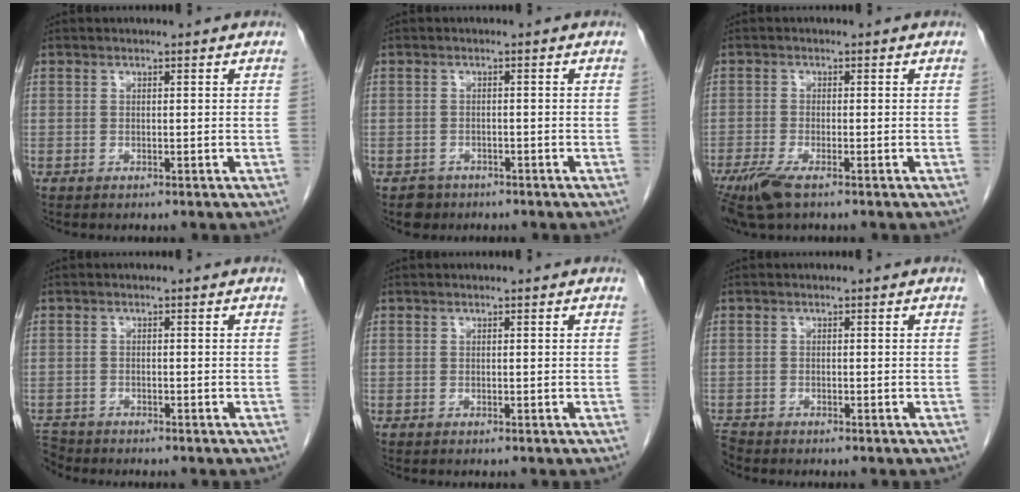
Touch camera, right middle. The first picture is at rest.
{"total": 1.7, "force": [-1.2, 1.3, 0.1], "torque": [-0.006, 0.006, -0.017]}
{"total": 5.4, "force": [-3.6, 1.0, 3.9], "torque": [-0.081, -0.017, -0.065]}
{"total": 2.9, "force": [-2.8, 0.5, -0.2], "torque": [0.004, -0.011, -0.052]}
{"total": 0.0}
{"total": 1.2, "force": [-1.2, 0.0, 0.0], "torque": [-0.003, -0.007, -0.024]}